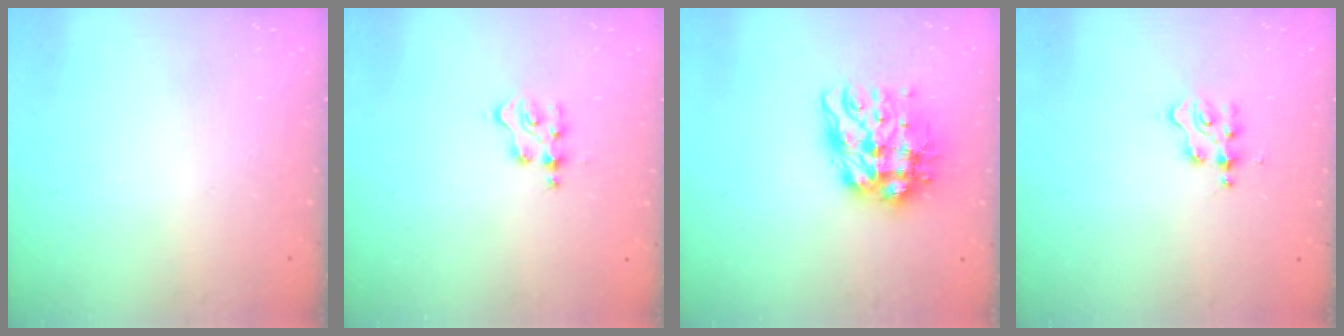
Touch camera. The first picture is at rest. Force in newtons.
{"total": 3.3, "press": 3.2, "slide": 0.5}
{"total": 12.6, "press": 12.5, "slide": 1.3}
{"total": 2.1, "press": 2.1, "slide": 0.3}